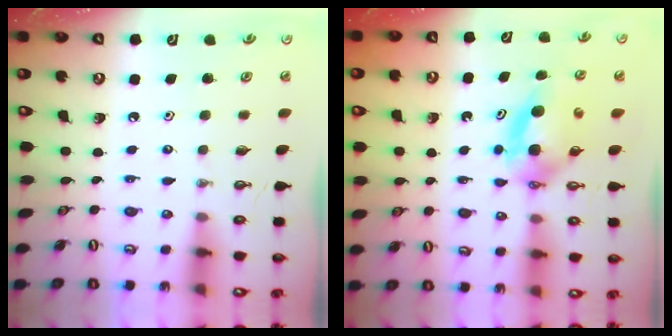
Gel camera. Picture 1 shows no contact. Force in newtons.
{"total": 5.6, "press": 5.4, "slide": 1.2}